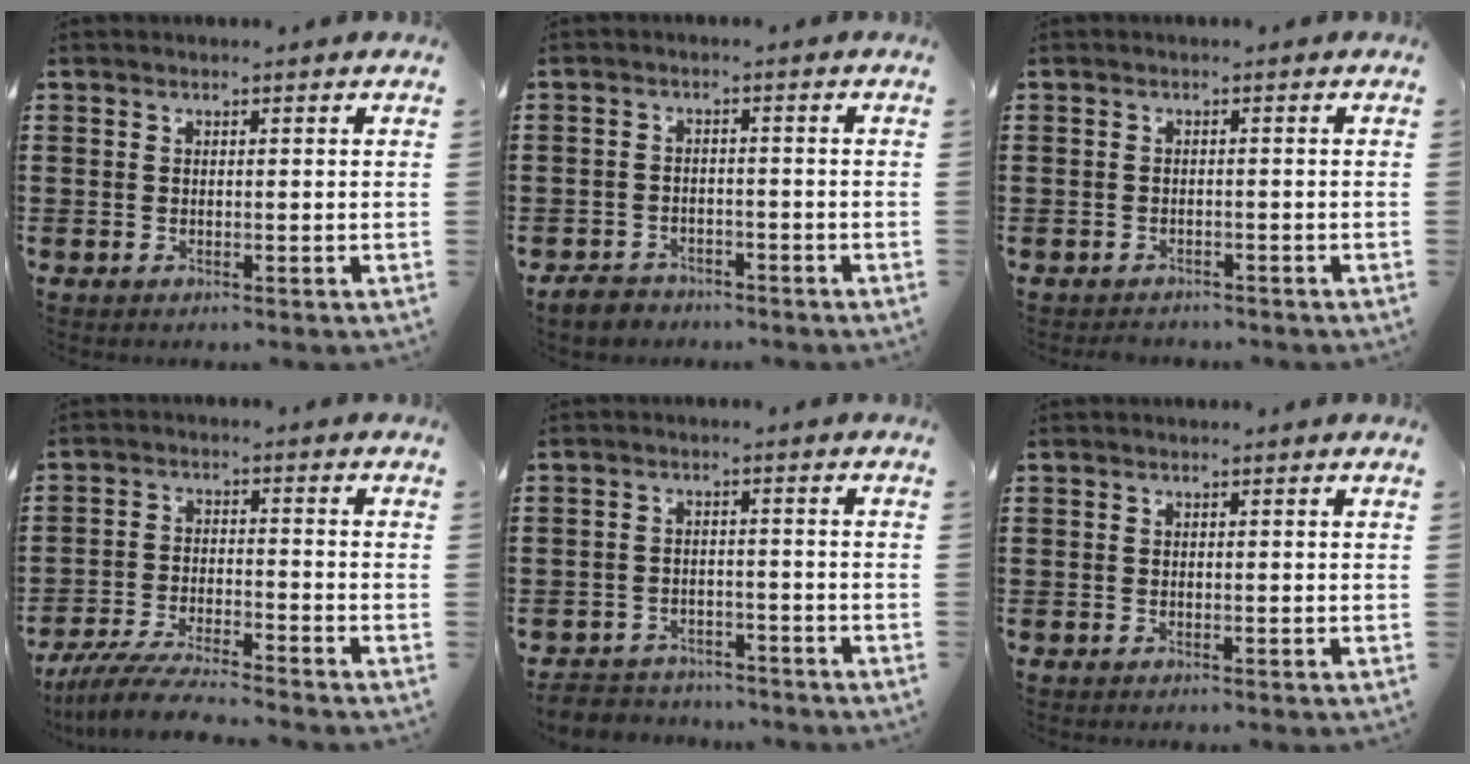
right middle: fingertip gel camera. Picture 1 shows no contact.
{"total": 3.0, "force": [-2.8, 1.1, 0.0], "torque": [-0.007, 0.005, -0.060]}
{"total": 1.1, "force": [-1.0, 0.4, -0.1], "torque": [0.000, 0.004, -0.024]}
{"total": 6.4, "force": [-5.9, 0.3, 2.4], "torque": [-0.056, -0.010, -0.116]}
{"total": 3.5, "force": [-3.4, 0.9, -0.3], "torque": [-0.002, 0.001, -0.074]}
{"total": 0.0}